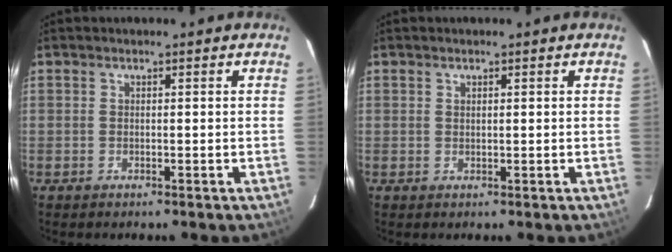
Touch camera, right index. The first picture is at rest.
{"total": 0.7, "force": [0.4, 0.3, 0.4], "torque": [-0.007, 0.000, 0.008]}